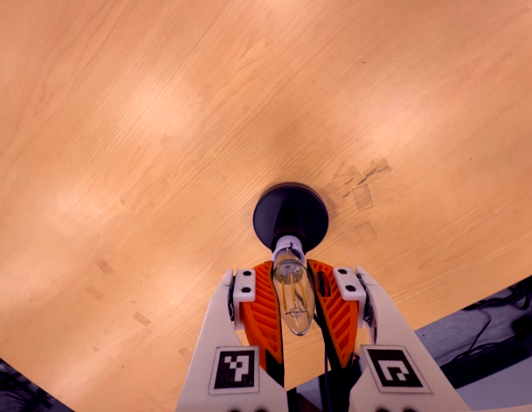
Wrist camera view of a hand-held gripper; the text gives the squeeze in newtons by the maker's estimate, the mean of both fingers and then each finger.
{"total": 23.4, "left": 22.4, "right": 24.4}